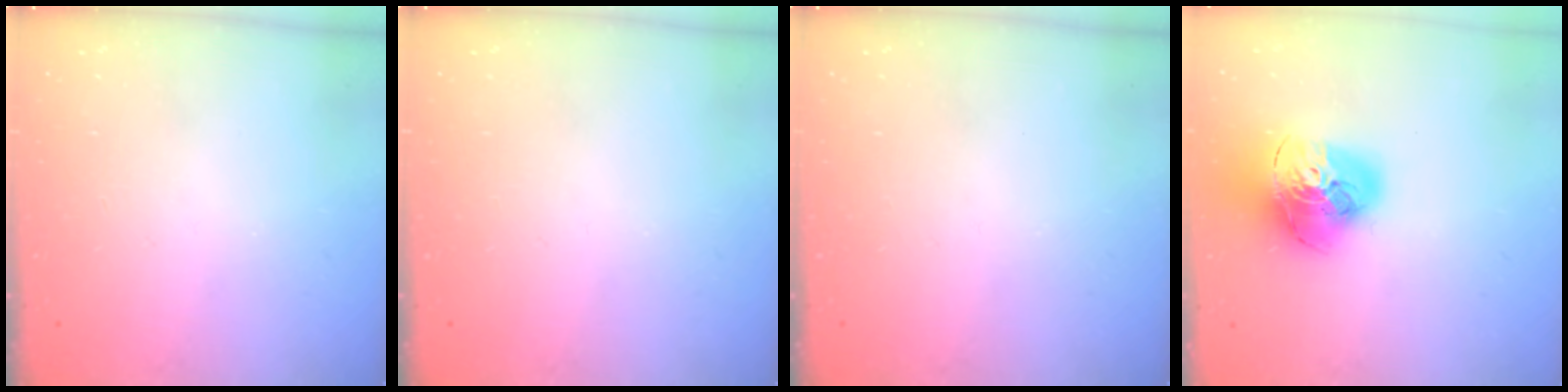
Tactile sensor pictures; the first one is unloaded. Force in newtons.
{"total": 0.0}
{"total": 0.0}
{"total": 19.9, "press": 19.8, "slide": 2.2}